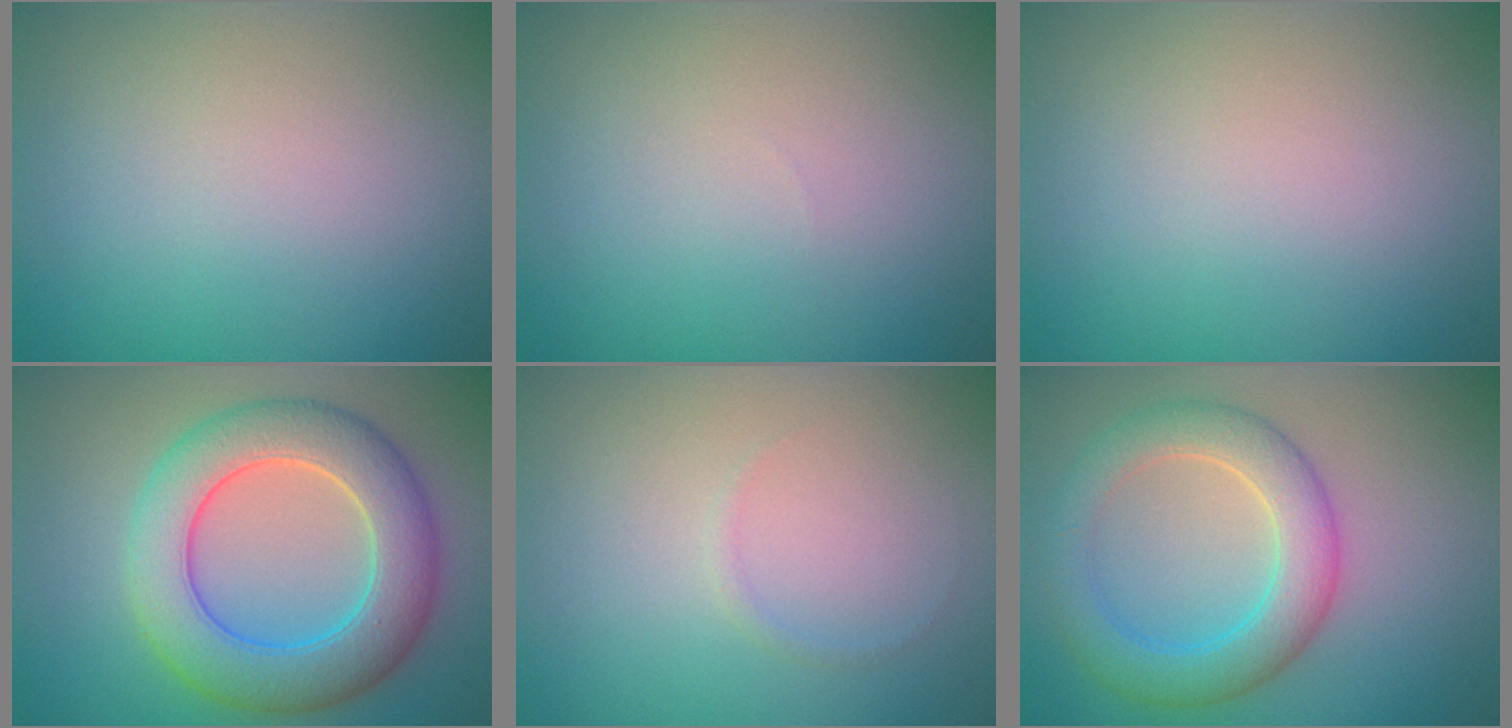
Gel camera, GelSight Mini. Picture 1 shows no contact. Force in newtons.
{"total": 0.0}
{"total": 0.0}
{"total": 8.1, "press": 8.1, "slide": 0.5}
{"total": 1.2, "press": 1.2, "slide": 0.2}
{"total": 5.2, "press": 5.2, "slide": 0.2}